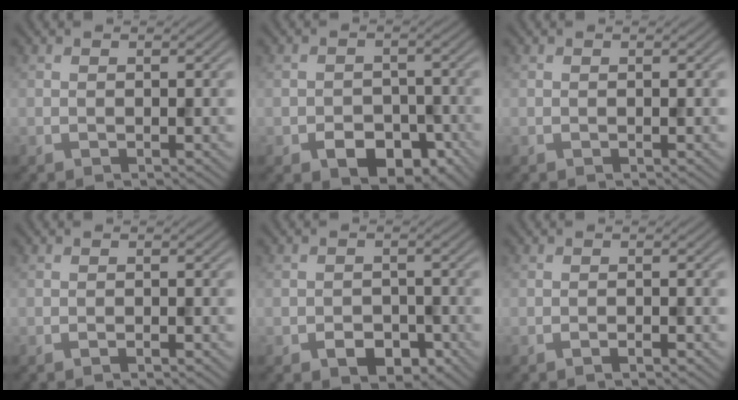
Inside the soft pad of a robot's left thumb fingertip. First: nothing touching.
{"total": 5.6, "force": [-2.8, 3.7, 3.0], "torque": [-0.042, -0.013, -0.047]}
{"total": 0.0}
{"total": 0.8, "force": [-0.6, 0.1, 0.5], "torque": [-0.008, 0.000, -0.009]}
{"total": 3.4, "force": [-1.8, 2.3, 1.7], "torque": [-0.027, -0.007, -0.031]}
{"total": 1.1, "force": [-0.8, 0.1, 0.7], "torque": [-0.012, 0.000, -0.014]}